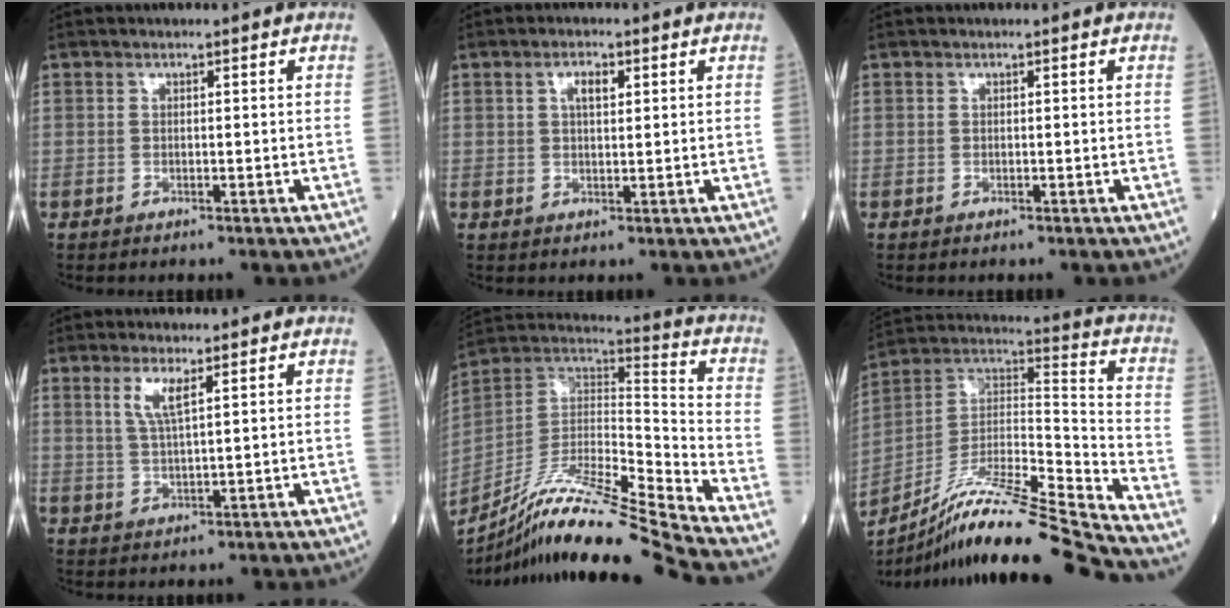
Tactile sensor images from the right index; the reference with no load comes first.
{"total": 2.7, "force": [1.1, 1.0, 2.3], "torque": [-0.044, 0.003, 0.020]}
{"total": 0.0}
{"total": 3.7, "force": [1.8, 0.1, 3.3], "torque": [-0.072, -0.003, 0.038]}
{"total": 20.8, "force": [-17.8, -2.0, 10.5], "torque": [-0.206, -0.006, -0.326]}
{"total": 22.6, "force": [-19.6, -1.1, 11.3], "torque": [-0.206, -0.003, -0.342]}